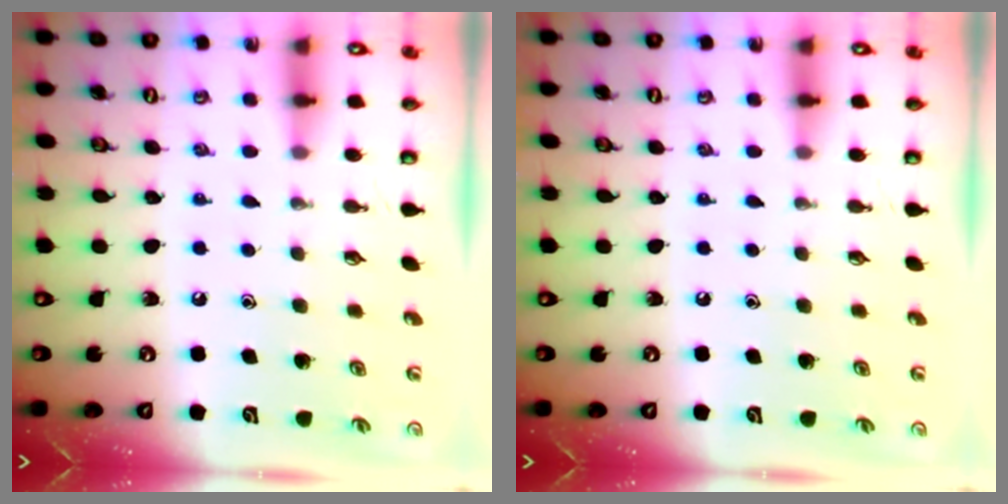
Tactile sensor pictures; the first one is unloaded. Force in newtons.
{"total": 0.0}